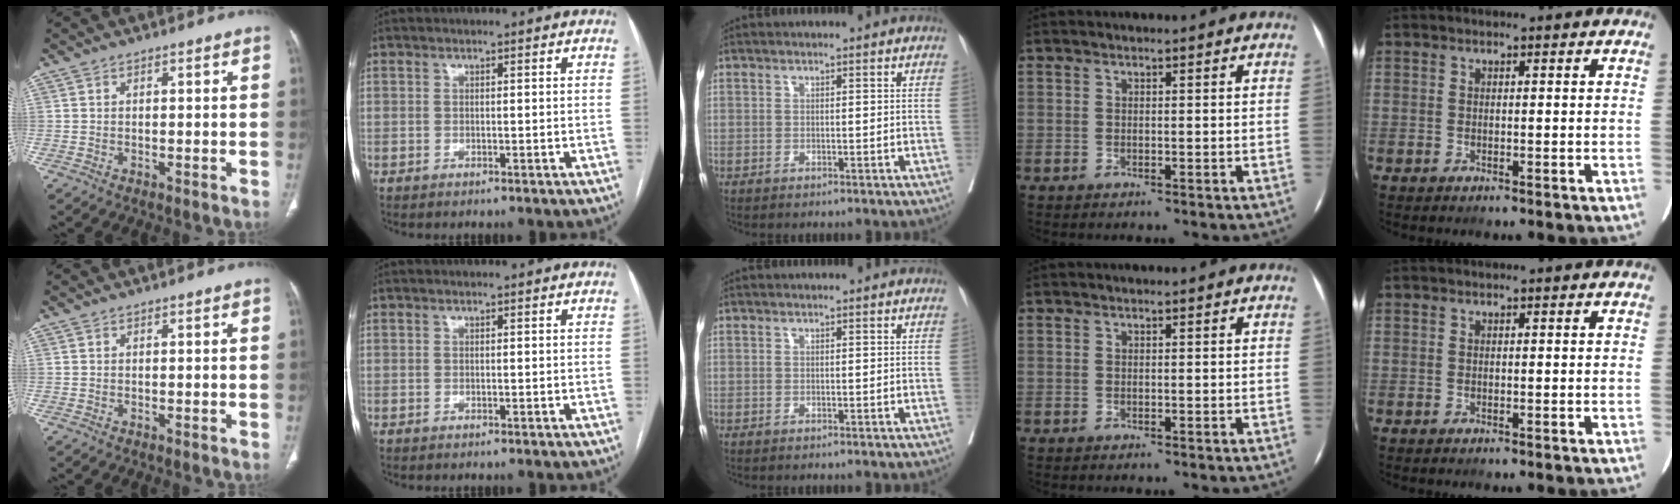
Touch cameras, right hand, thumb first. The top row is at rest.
{}